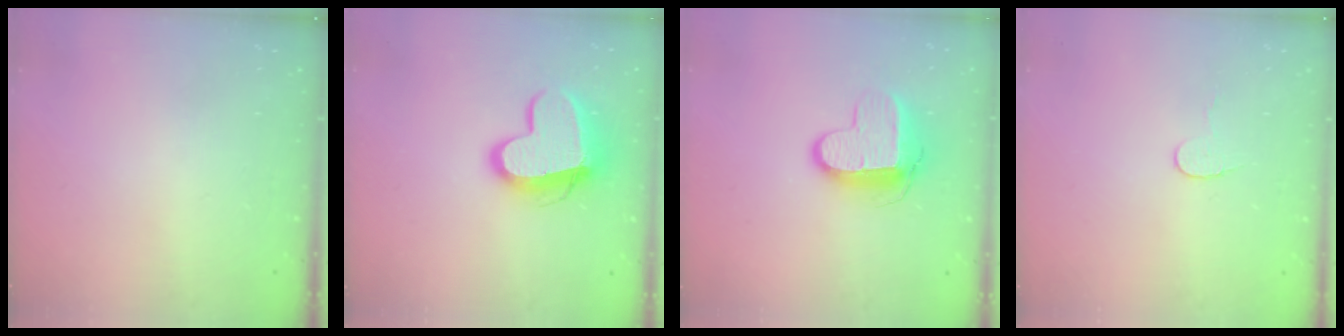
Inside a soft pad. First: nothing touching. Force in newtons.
{"total": 14.7, "press": 14.6, "slide": 1.3}
{"total": 11.1, "press": 11.1, "slide": 0.8}
{"total": 5.6, "press": 5.6, "slide": 0.5}